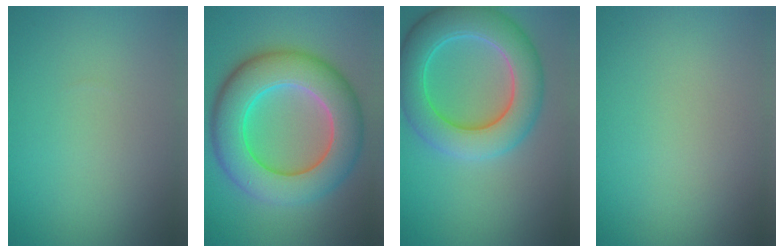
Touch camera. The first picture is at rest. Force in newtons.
{"total": 10.8, "press": 10.8, "slide": 0.6}
{"total": 7.9, "press": 7.9, "slide": 0.3}
{"total": 0.0}